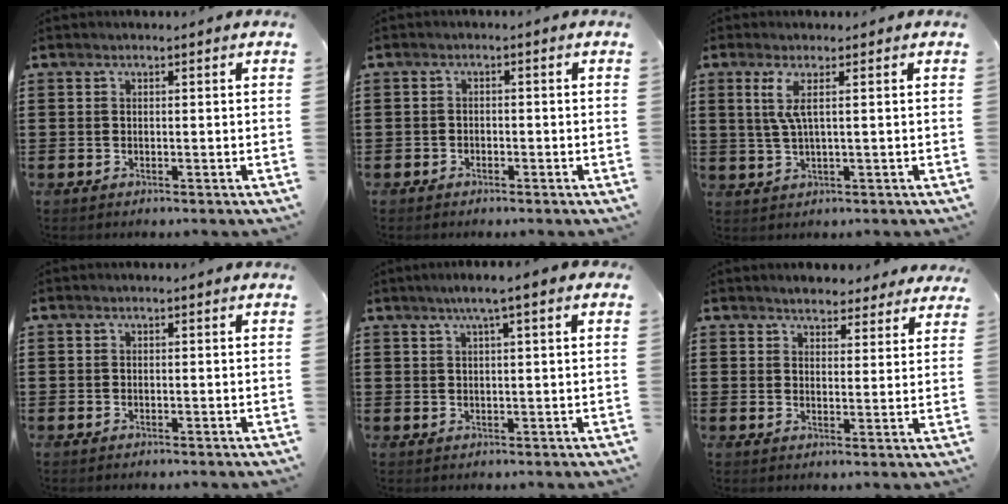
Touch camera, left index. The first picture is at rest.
{"total": 1.2, "force": [-1.1, 0.5, 0.0], "torque": [-0.005, 0.003, -0.025]}
{"total": 3.8, "force": [1.0, -0.2, 3.6], "torque": [-0.081, -0.012, 0.014]}
{"total": 0.0}
{"total": 3.0, "force": [1.5, -0.3, 2.6], "torque": [-0.053, -0.001, 0.025]}
{"total": 3.4, "force": [3.4, 0.7, 0.2], "torque": [-0.017, -0.008, 0.064]}